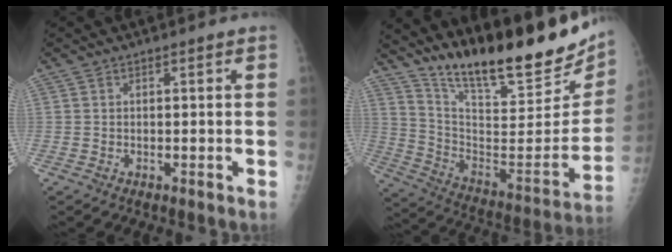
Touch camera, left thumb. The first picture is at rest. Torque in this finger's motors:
{"motor_torque": [0.25, 0.15, 1.39, -1.38, 0.09]}